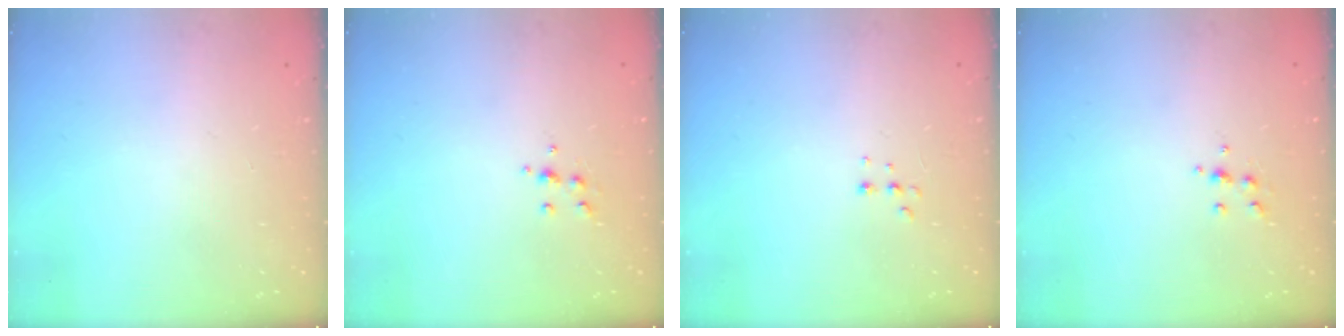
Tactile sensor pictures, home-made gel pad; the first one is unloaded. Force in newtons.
{"total": 5.9, "press": 5.9, "slide": 0.7}
{"total": 3.8, "press": 3.7, "slide": 0.8}
{"total": 5.9, "press": 5.9, "slide": 0.7}